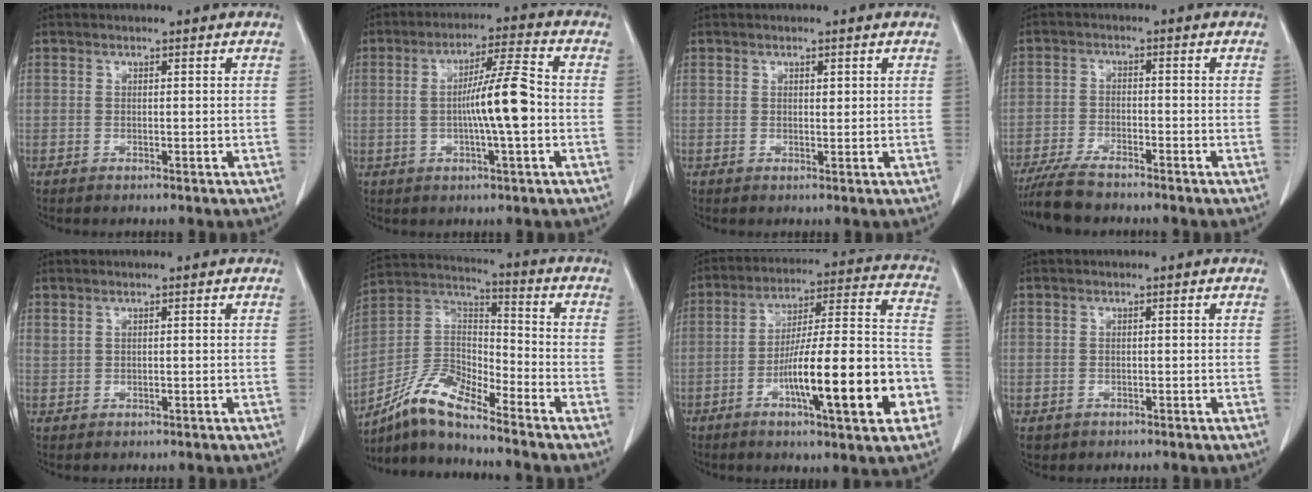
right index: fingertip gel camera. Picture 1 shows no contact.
{"total": 9.4, "force": [-0.8, 0.2, 9.3], "torque": [-0.159, 0.008, -0.019]}
{"total": 0.9, "force": [0.5, 0.4, 0.7], "torque": [-0.013, -0.002, 0.006]}
{"total": 6.3, "force": [-5.4, 1.2, 3.0], "torque": [-0.059, -0.018, -0.099]}
{"total": 0.8, "force": [0.5, 0.3, 0.5], "torque": [-0.017, 0.005, 0.015]}
{"total": 10.1, "force": [-8.6, 1.6, 5.2], "torque": [-0.122, 0.019, -0.167]}
{"total": 20.0, "force": [-7.0, 2.6, 18.5], "torque": [-0.261, 0.013, -0.102]}
{"total": 1.4, "force": [-0.4, 1.4, 0.1], "torque": [-0.008, 0.003, 0.000]}